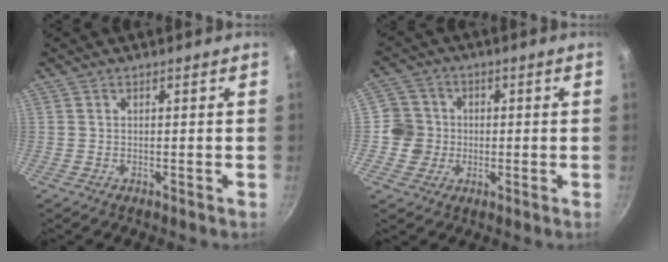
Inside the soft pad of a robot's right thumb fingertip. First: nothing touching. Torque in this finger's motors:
{"motor_torque": [-0.04, -0.05, 0.31, 0.15, -0.01]}